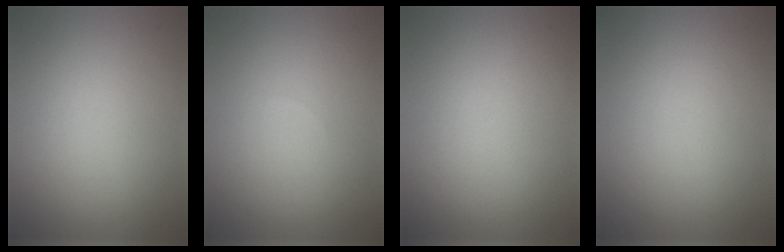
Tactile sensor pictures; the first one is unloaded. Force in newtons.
{"total": 0.0}
{"total": 0.0}
{"total": 0.0}